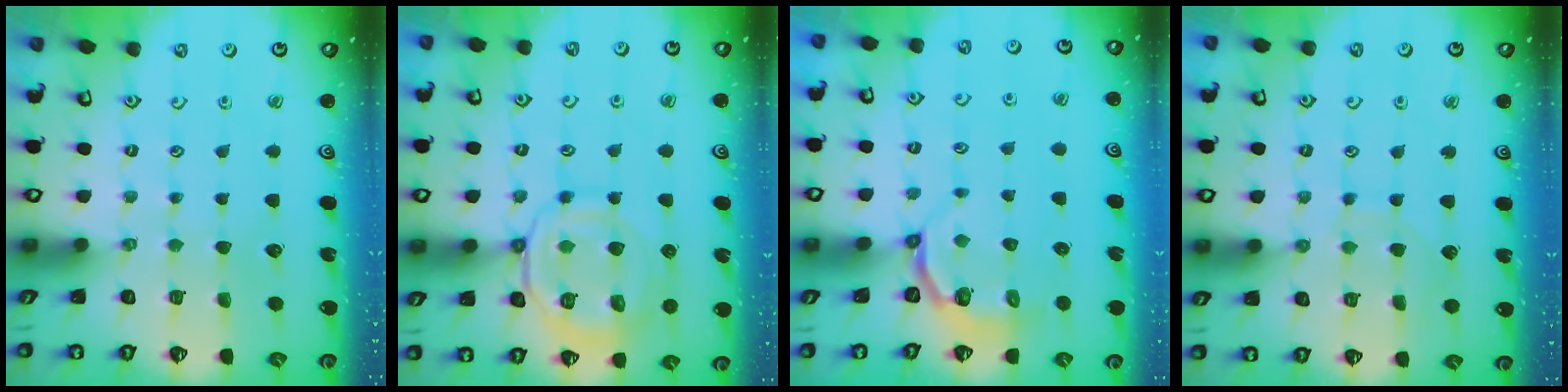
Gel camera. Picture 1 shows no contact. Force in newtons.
{"total": 12.7, "press": 12.6, "slide": 1.5}
{"total": 3.8, "press": 2.9, "slide": 2.4}
{"total": 6.4, "press": 6.3, "slide": 0.5}